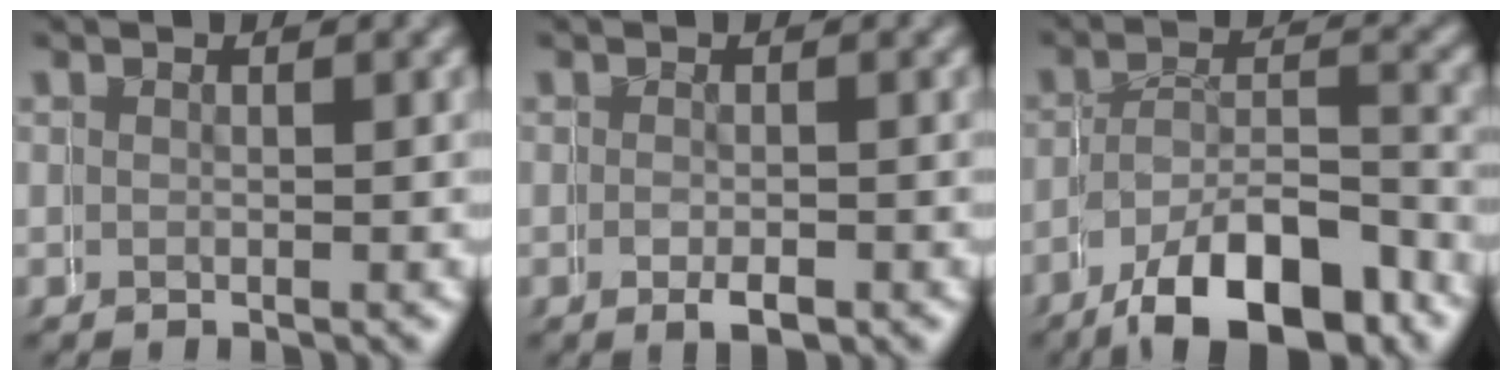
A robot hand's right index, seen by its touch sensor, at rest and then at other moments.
{"total": 1.6, "force": [-0.6, 0.7, 1.3], "torque": [-0.011, 0.001, -0.011]}
{"total": 9.6, "force": [-6.8, 4.8, 4.9], "torque": [-0.066, -0.028, -0.094]}